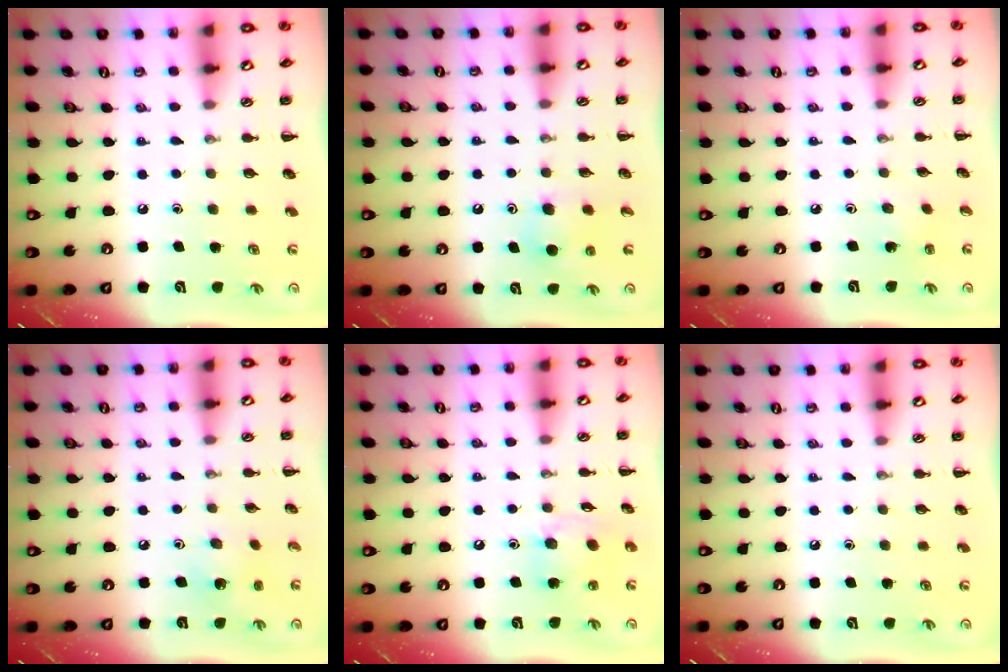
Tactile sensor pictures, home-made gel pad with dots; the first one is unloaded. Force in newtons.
{"total": 6.4, "press": 6.2, "slide": 1.4}
{"total": 1.3, "press": 1.2, "slide": 0.6}
{"total": 2.6, "press": 2.6, "slide": 0.5}
{"total": 10.8, "press": 10.6, "slide": 2.4}
{"total": 0.0}